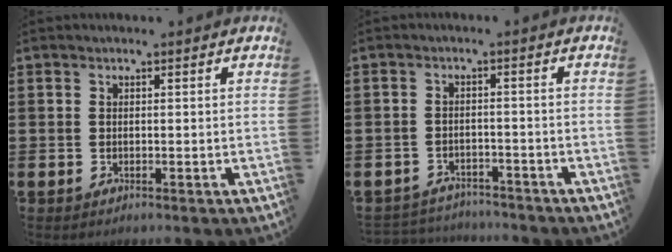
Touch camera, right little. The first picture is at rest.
{"total": 2.4, "force": [-2.4, 0.3, -0.3], "torque": [-0.003, 0.002, -0.054]}